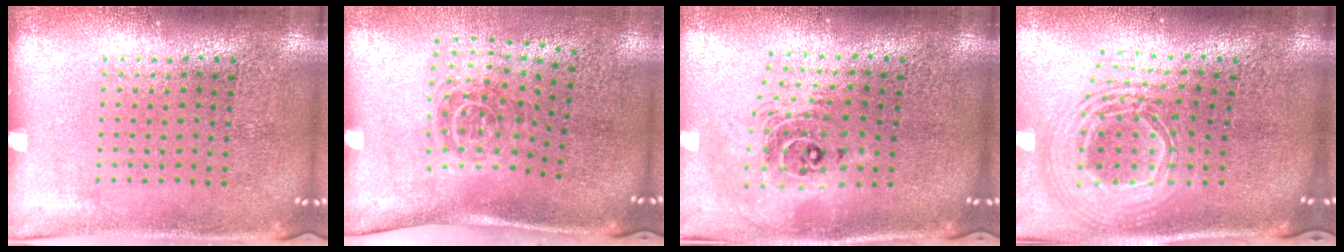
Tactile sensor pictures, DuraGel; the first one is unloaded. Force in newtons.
{"total": 1.8, "press": 1.2, "slide": 1.4}
{"total": 2.1, "press": 1.6, "slide": 1.4}
{"total": 2.5, "press": 1.8, "slide": 1.7}